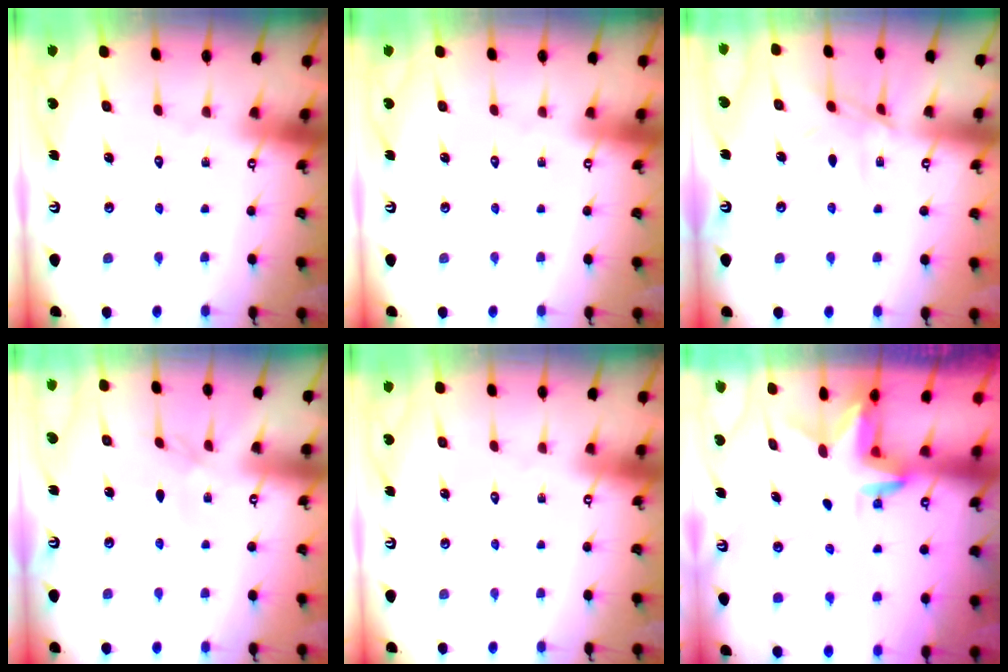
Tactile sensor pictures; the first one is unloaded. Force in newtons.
{"total": 0.0}
{"total": 6.7, "press": 6.7, "slide": 0.2}
{"total": 2.0, "press": 1.9, "slide": 0.4}
{"total": 0.0}
{"total": 3.0, "press": 3.0, "slide": 0.2}